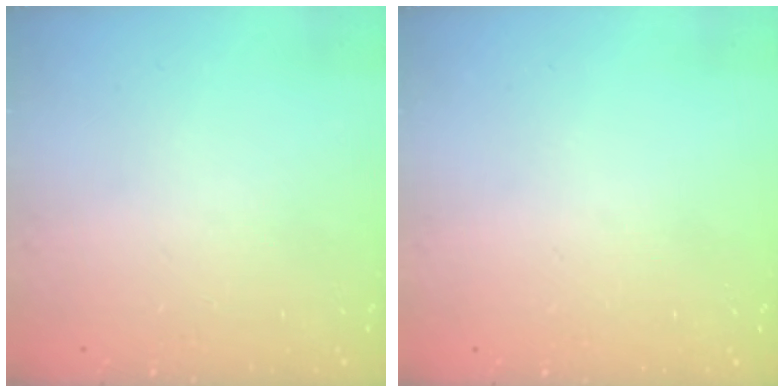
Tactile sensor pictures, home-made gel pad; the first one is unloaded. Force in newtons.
{"total": 0.0}